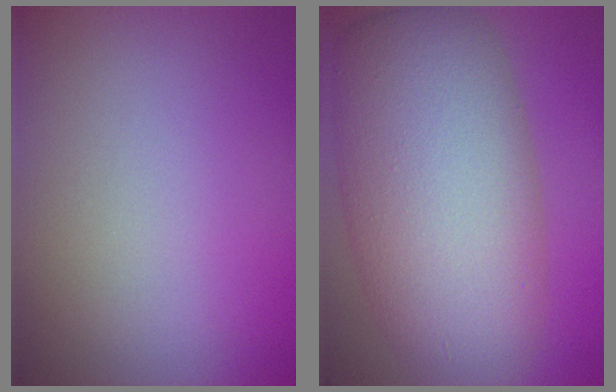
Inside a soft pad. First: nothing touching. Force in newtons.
{"total": 12.8, "press": 12.8, "slide": 0.6}